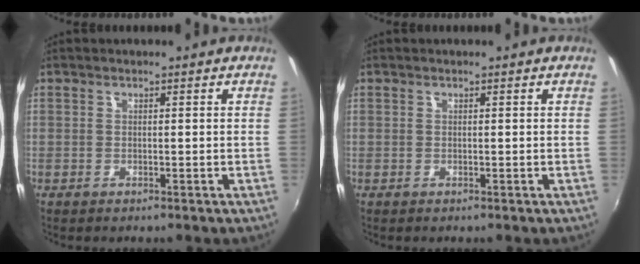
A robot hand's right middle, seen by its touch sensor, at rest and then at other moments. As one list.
[{"total": 0.0}]